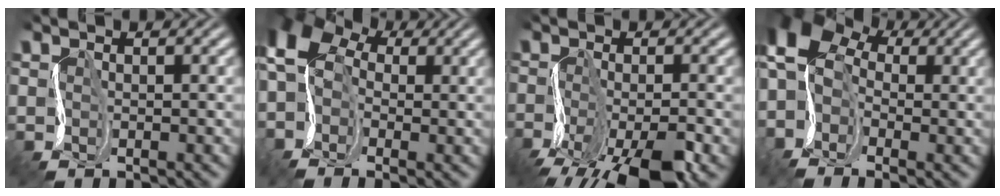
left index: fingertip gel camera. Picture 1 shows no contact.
{"total": 8.2, "force": [0.6, 6.4, 5.2], "torque": [-0.093, 0.029, -0.025]}
{"total": 8.3, "force": [-4.9, 2.4, 6.2], "torque": [-0.117, -0.019, -0.088]}
{"total": 9.4, "force": [0.3, 7.0, 6.3], "torque": [-0.100, 0.028, -0.026]}